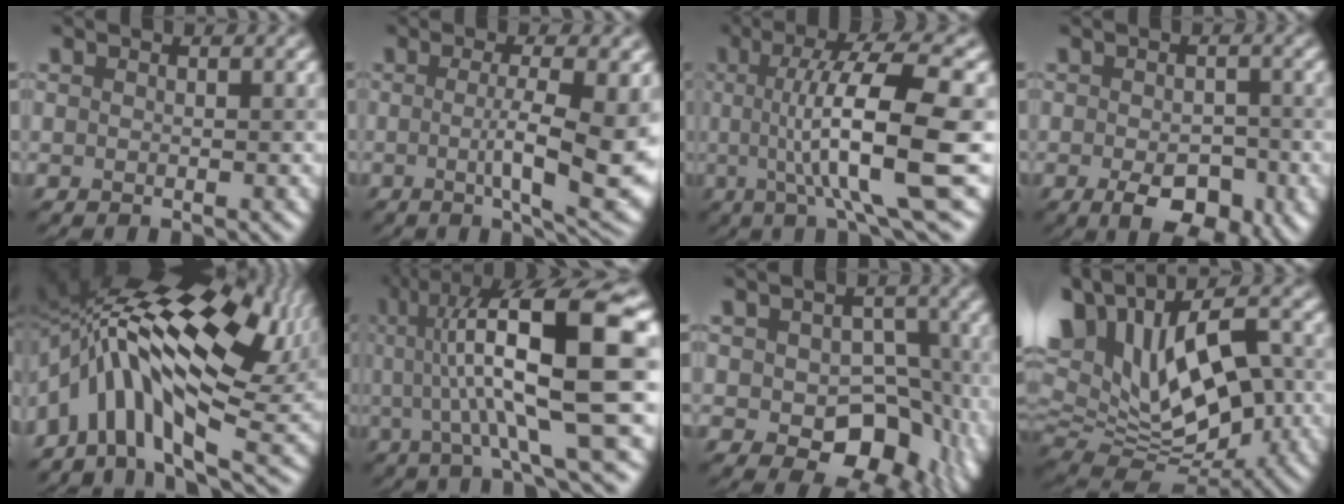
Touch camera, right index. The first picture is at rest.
{"total": 8.2, "force": [-0.7, 1.7, 8.0], "torque": [-0.123, -0.009, -0.006]}
{"total": 11.0, "force": [0.0, 2.4, 10.7], "torque": [-0.146, 0.003, 0.000]}
{"total": 5.4, "force": [-2.1, 2.8, 4.1], "torque": [-0.062, -0.005, -0.033]}
{"total": 16.3, "force": [1.1, 7.7, 14.3], "torque": [-0.258, 0.019, 0.020]}
{"total": 14.1, "force": [2.1, 2.9, 13.7], "torque": [-0.199, 0.027, 0.037]}
{"total": 8.3, "force": [-0.8, 6.1, 5.6], "torque": [-0.057, -0.014, -0.009]}
{"total": 16.6, "force": [4.1, 10.5, 12.3], "torque": [-0.248, 0.040, 0.101]}